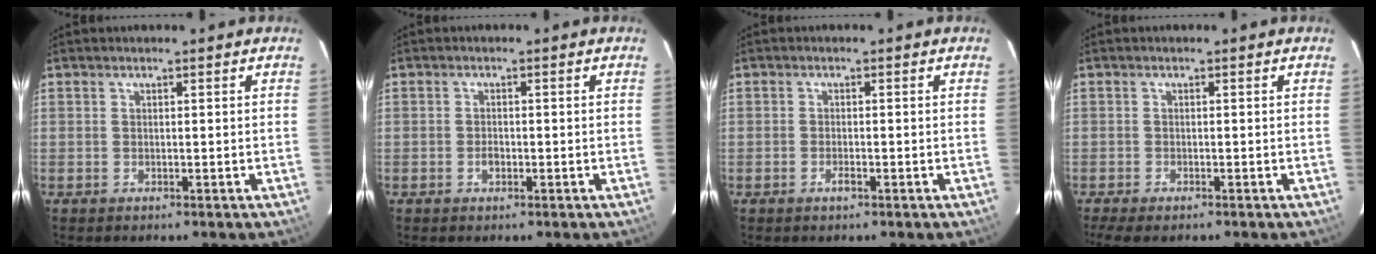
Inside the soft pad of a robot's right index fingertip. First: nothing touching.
{"total": 1.4, "force": [-0.6, 1.0, 0.8], "torque": [-0.015, 0.004, -0.010]}
{"total": 1.4, "force": [-0.9, 0.5, 1.0], "torque": [-0.022, 0.001, -0.016]}
{"total": 4.3, "force": [-3.4, 1.0, 2.5], "torque": [-0.062, -0.020, -0.059]}